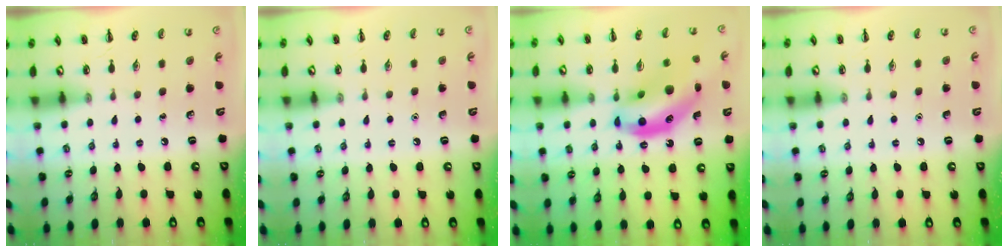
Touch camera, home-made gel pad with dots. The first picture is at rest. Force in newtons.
{"total": 1.6, "press": 1.6, "slide": 0.1}
{"total": 15.5, "press": 15.1, "slide": 3.8}
{"total": 1.5, "press": 1.5, "slide": 0.1}